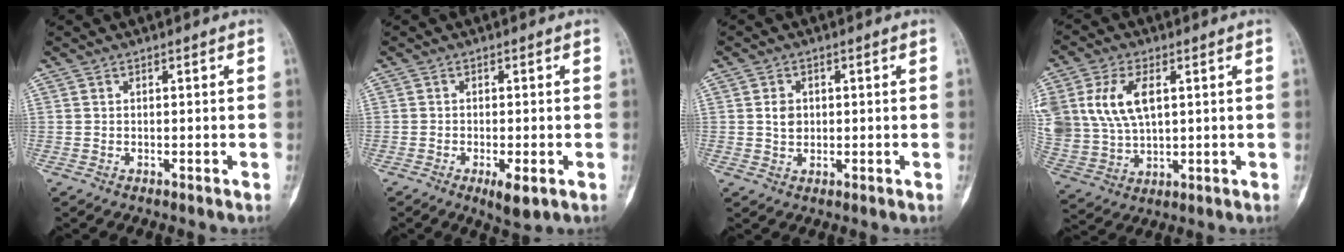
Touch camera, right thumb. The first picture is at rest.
{"total": 4.1, "force": [-1.7, 1.4, 3.5], "torque": [-0.054, -0.006, -0.024]}
{"total": 3.0, "force": [0.4, 2.5, 1.7], "torque": [-0.013, 0.001, 0.008]}
{"total": 14.0, "force": [3.9, 8.5, 10.5], "torque": [-0.222, -0.002, 0.086]}